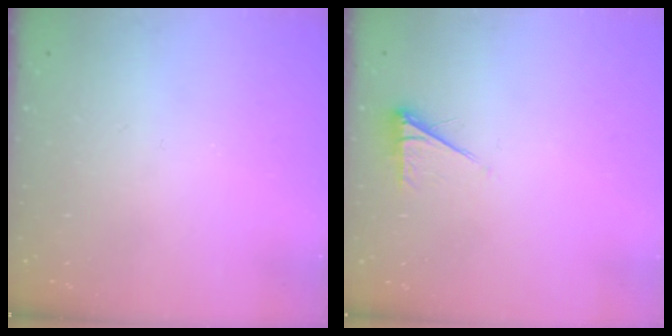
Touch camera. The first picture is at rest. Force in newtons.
{"total": 3.8, "press": 3.7, "slide": 0.7}